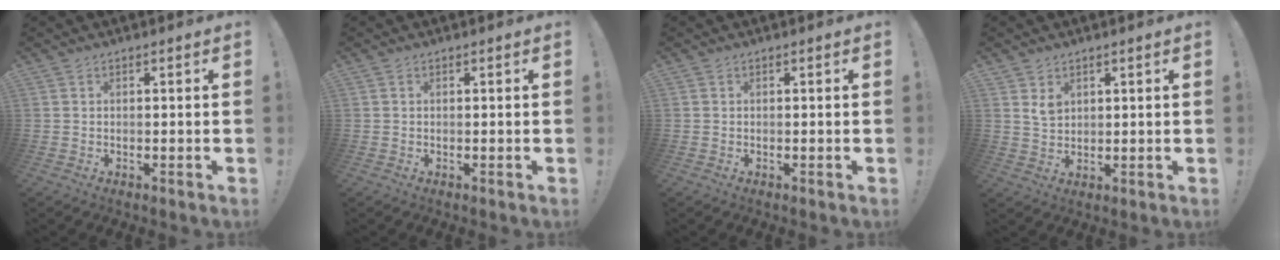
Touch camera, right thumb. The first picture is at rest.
{"total": 0.0}
{"total": 0.0}
{"total": 4.8, "force": [3.0, 3.4, 1.6], "torque": [-0.019, -0.017, 0.057]}